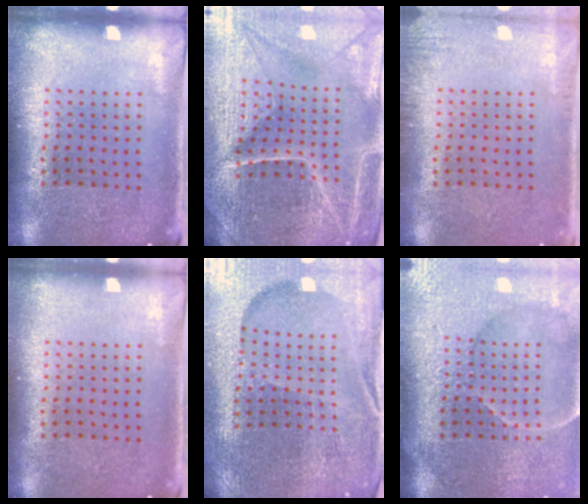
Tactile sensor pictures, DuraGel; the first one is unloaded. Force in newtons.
{"total": 5.6, "press": 5.1, "slide": 2.2}
{"total": 1.5, "press": 1.5, "slide": 0.2}
{"total": 0.0}
{"total": 4.5, "press": 4.4, "slide": 1.3}
{"total": 4.3, "press": 3.9, "slide": 1.9}